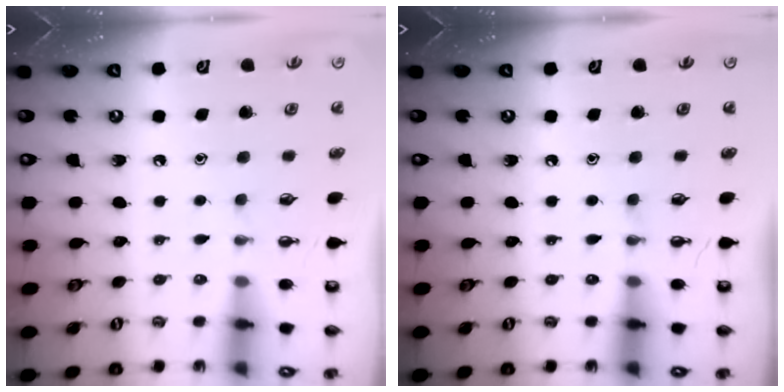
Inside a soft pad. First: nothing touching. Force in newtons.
{"total": 0.0}